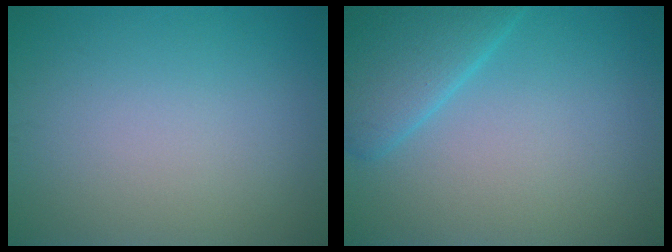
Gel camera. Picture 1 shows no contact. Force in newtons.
{"total": 4.6, "press": 4.6, "slide": 0.3}